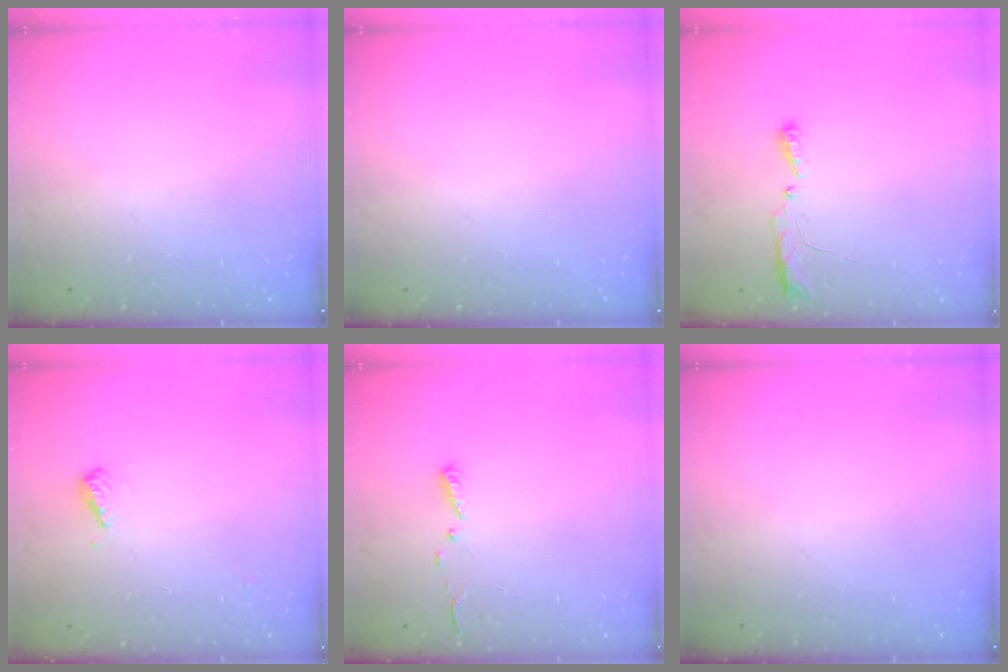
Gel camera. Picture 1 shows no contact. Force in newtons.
{"total": 0.0}
{"total": 8.2, "press": 5.2, "slide": 6.2}
{"total": 8.3, "press": 8.3, "slide": 0.9}
{"total": 3.0, "press": 2.9, "slide": 0.3}
{"total": 0.0}